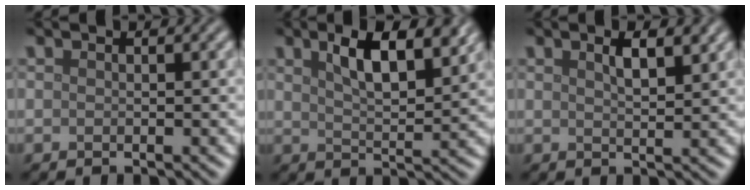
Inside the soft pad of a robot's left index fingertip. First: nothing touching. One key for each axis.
{"total": 6.2, "fx": 3.2, "fy": 2.1, "fz": 4.8, "tx": -0.080, "ty": 0.002, "tz": 0.051}
{"total": 2.5, "fx": 1.5, "fy": 0.7, "fz": 1.9, "tx": -0.029, "ty": 0.002, "tz": 0.026}